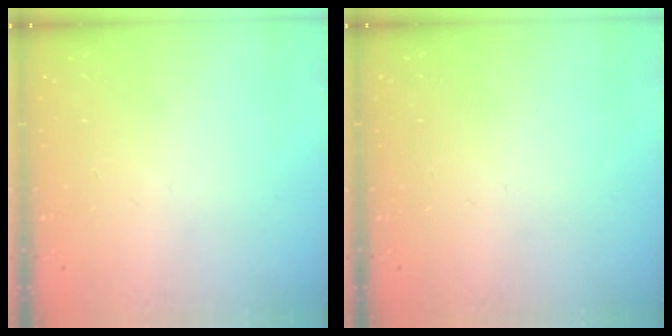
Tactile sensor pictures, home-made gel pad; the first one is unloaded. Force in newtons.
{"total": 0.0}